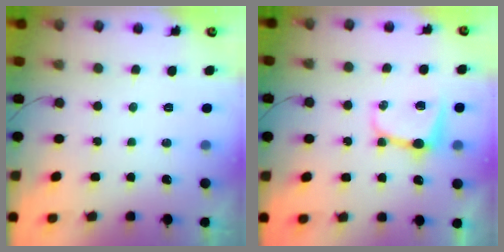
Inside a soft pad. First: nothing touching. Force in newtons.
{"total": 8.3, "press": 8.2, "slide": 0.8}